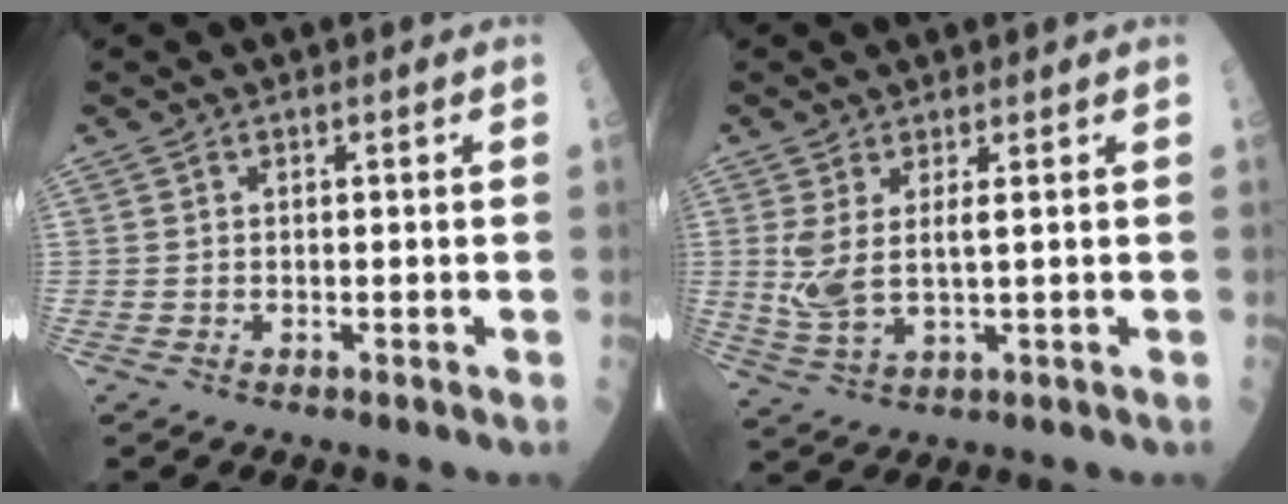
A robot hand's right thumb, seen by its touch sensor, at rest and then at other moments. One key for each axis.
{"total": 6.2, "fx": 1.1, "fy": 2.1, "fz": 5.7, "tx": -0.144, "ty": -0.013, "tz": 0.033}